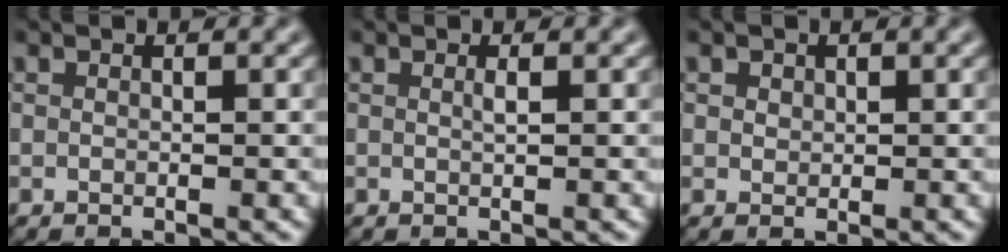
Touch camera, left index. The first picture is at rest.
{"total": 0.6, "force": [0.2, 0.1, 0.6], "torque": [-0.009, 0.003, 0.002]}
{"total": 0.9, "force": [0.5, 0.7, 0.3], "torque": [-0.003, 0.000, 0.007]}